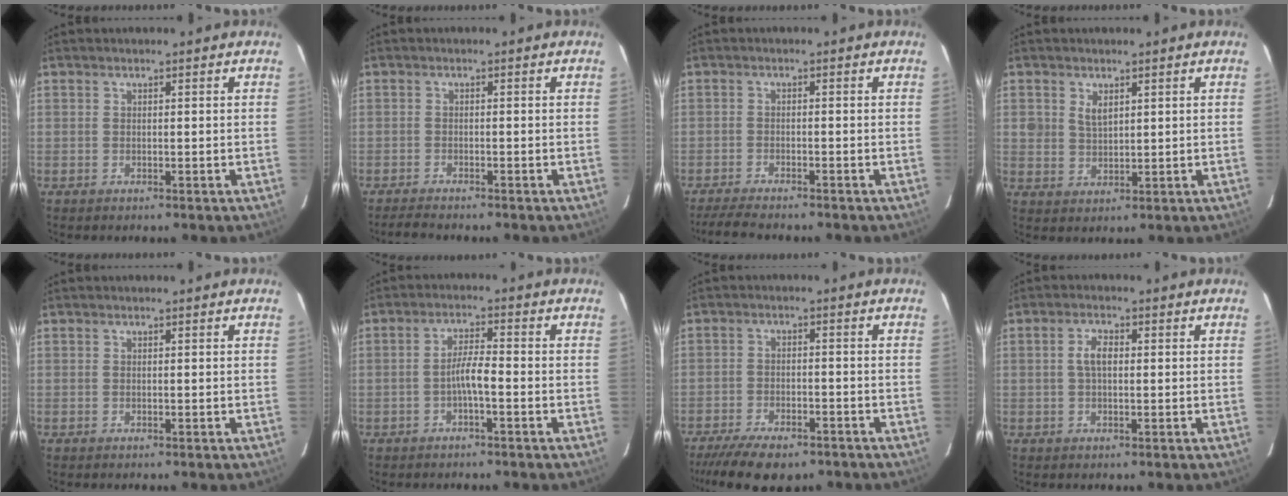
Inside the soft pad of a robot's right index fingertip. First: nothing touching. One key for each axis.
{"total": 3.5, "fx": -3.3, "fy": 0.2, "fz": 1.3, "tx": -0.036, "ty": -0.008, "tz": -0.057}
{"total": 6.5, "fx": -5.8, "fy": 0.6, "fz": 2.8, "tx": -0.074, "ty": -0.015, "tz": -0.100}
{"total": 3.3, "fx": 1.6, "fy": 2.3, "fz": 1.8, "tx": -0.032, "ty": 0.002, "tz": 0.034}
{"total": 0.0}
{"total": 3.5, "fx": -1.6, "fy": 0.3, "fz": 3.1, "tx": -0.063, "ty": 0.008, "tz": -0.030}
{"total": 12.5, "fx": -9.7, "fy": 4.6, "fz": 6.5, "tx": -0.150, "ty": -0.028, "tz": -0.155}
{"total": 3.2, "fx": 0.3, "fy": 1.6, "fz": 2.8, "tx": -0.056, "ty": 0.007, "tz": 0.008}